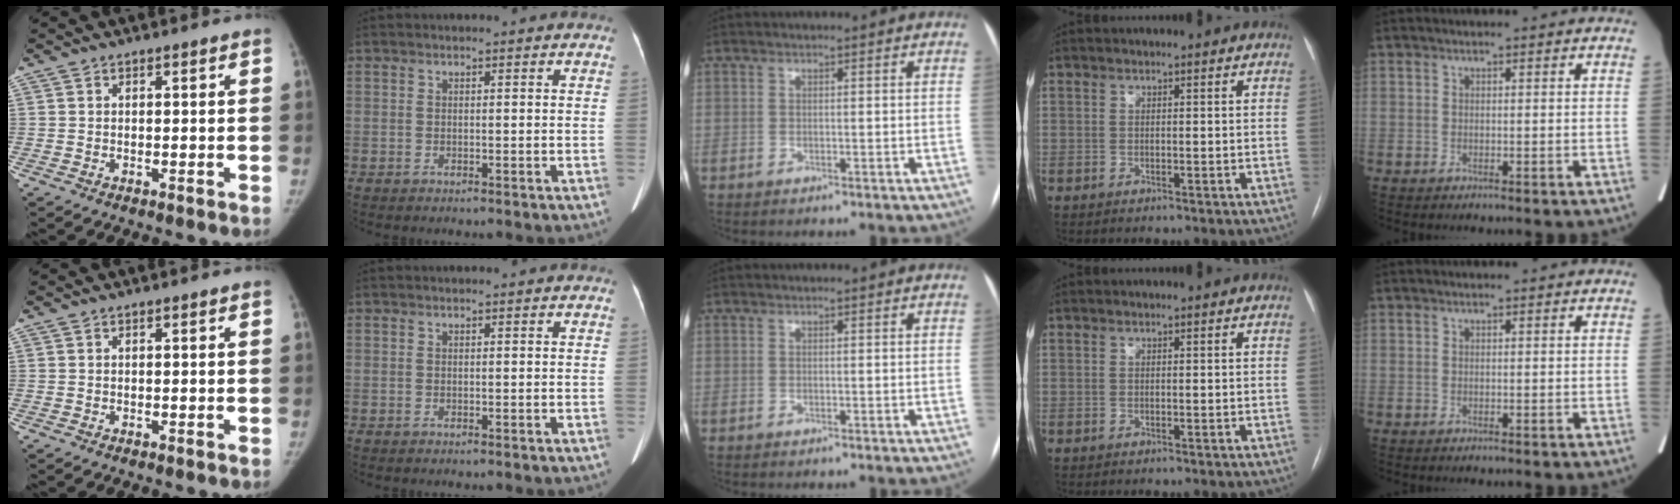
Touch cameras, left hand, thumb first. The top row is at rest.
{}